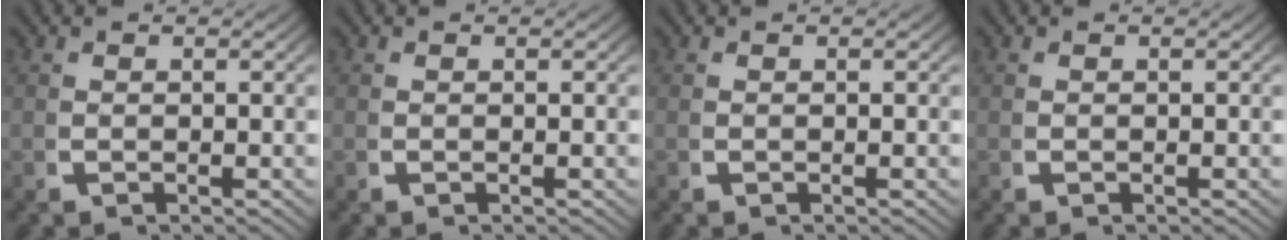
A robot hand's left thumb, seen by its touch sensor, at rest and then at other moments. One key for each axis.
{"total": 0.0}
{"total": 0.0}
{"total": 0.0}